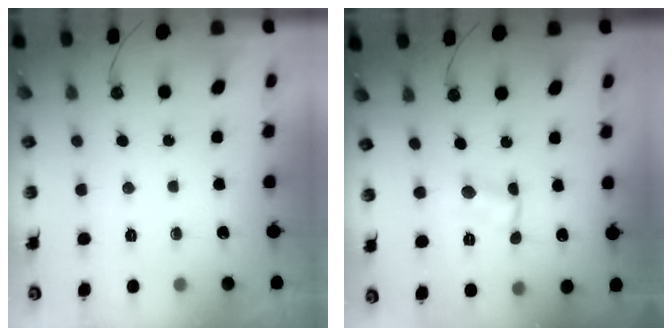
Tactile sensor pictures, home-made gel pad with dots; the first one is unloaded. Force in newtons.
{"total": 1.5, "press": 1.5, "slide": 0.2}